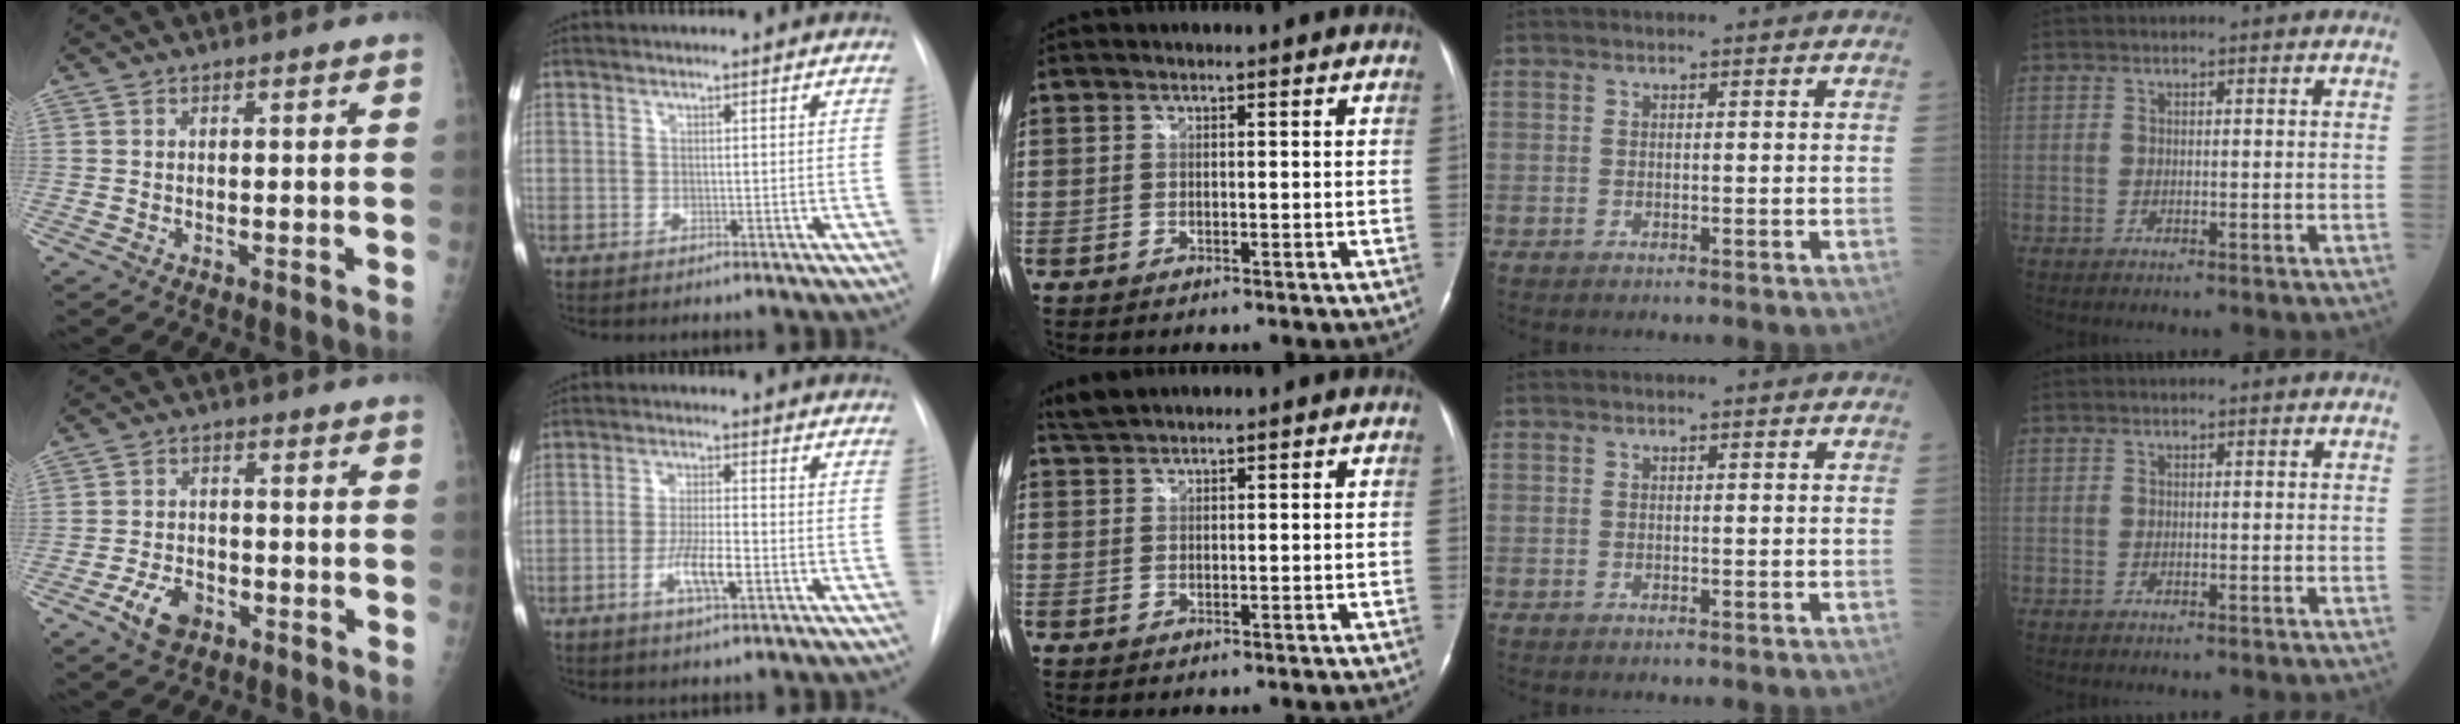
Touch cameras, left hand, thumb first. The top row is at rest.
{"thumb": {"total": 5.9, "force": [-3.0, 3.8, 3.4], "torque": [-0.055, 0.014, -0.050]}, "index": {"total": 5.8, "force": [-2.1, 1.1, 5.3], "torque": [-0.100, -0.004, -0.036]}, "middle": {"total": 2.2, "force": [2.2, 0.0, 0.5], "torque": [-0.017, 0.012, 0.046]}}